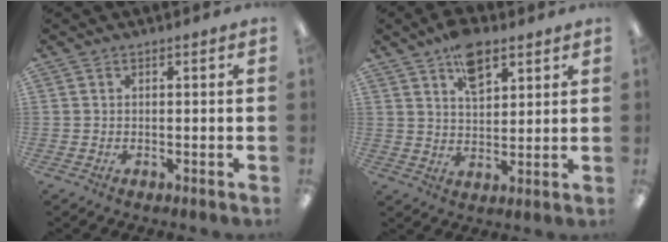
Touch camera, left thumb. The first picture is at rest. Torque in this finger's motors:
{"motor_torque": [1.07, 0.95, 0.58, -0.58, 0.04]}